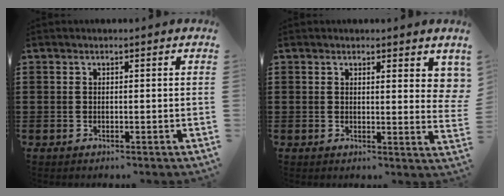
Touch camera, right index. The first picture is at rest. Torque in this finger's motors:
{"motor_torque": [-0.13, 0.17, 0.03, -0.01]}